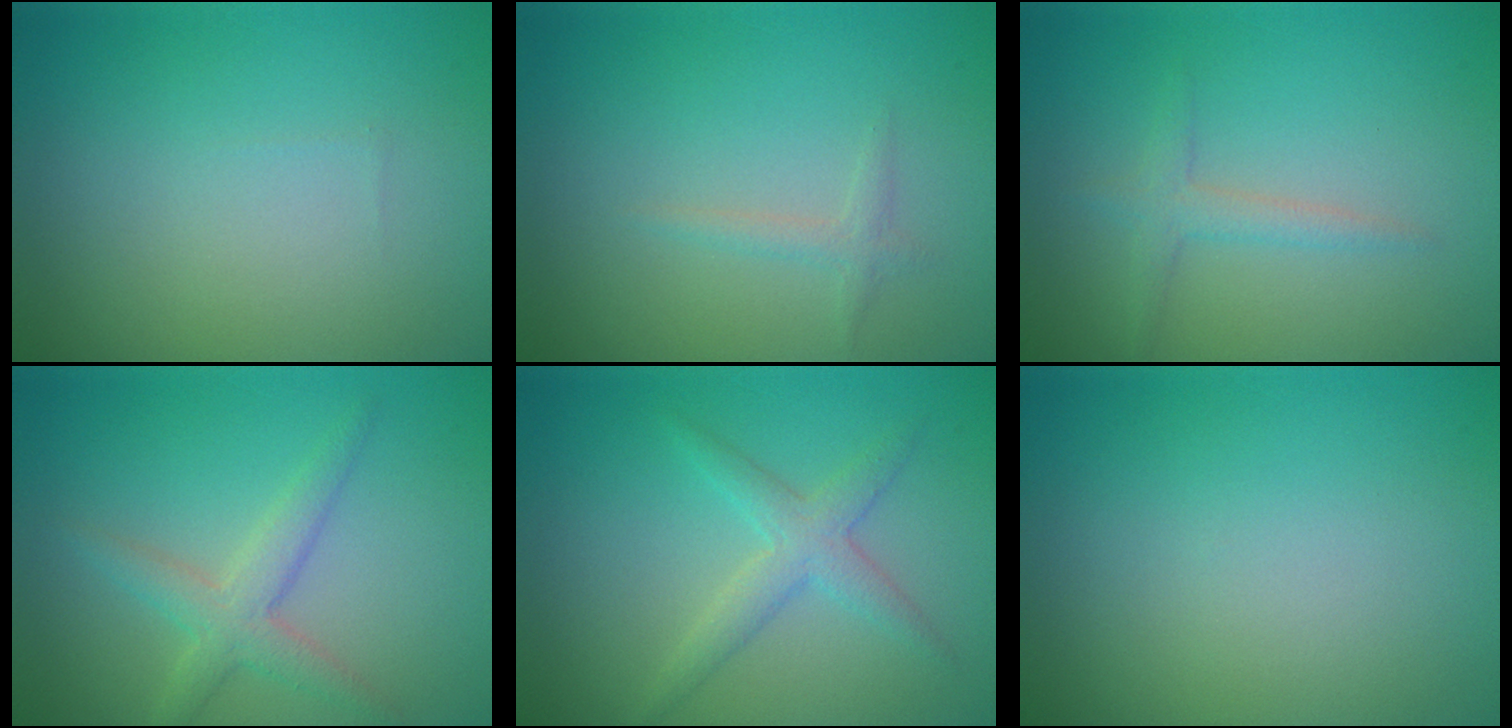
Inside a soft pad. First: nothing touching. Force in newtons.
{"total": 1.0, "press": 1.0, "slide": 0.0}
{"total": 1.7, "press": 1.7, "slide": 0.0}
{"total": 2.8, "press": 2.8, "slide": 0.1}
{"total": 2.5, "press": 2.5, "slide": 0.1}
{"total": 0.0}